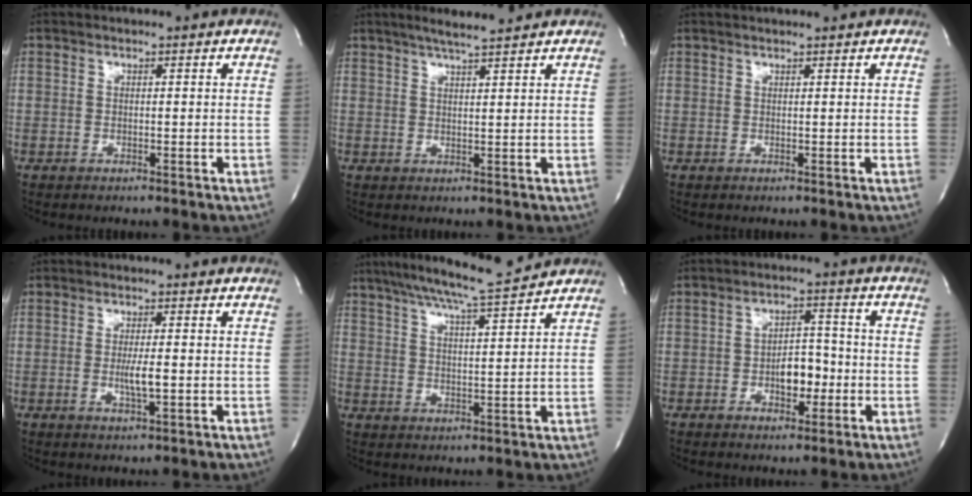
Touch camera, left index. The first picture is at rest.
{"total": 4.9, "force": [4.1, -0.2, 2.6], "torque": [-0.049, 0.008, 0.071]}
{"total": 2.2, "force": [2.1, 0.0, 0.8], "torque": [-0.009, 0.017, 0.030]}
{"total": 3.1, "force": [-0.5, 0.1, 3.1], "torque": [-0.060, -0.007, -0.006]}
{"total": 10.8, "force": [9.7, -1.1, 4.6], "torque": [-0.082, 0.000, 0.151]}
{"total": 5.3, "force": [-1.6, 2.8, 4.2], "torque": [-0.063, 0.011, -0.022]}